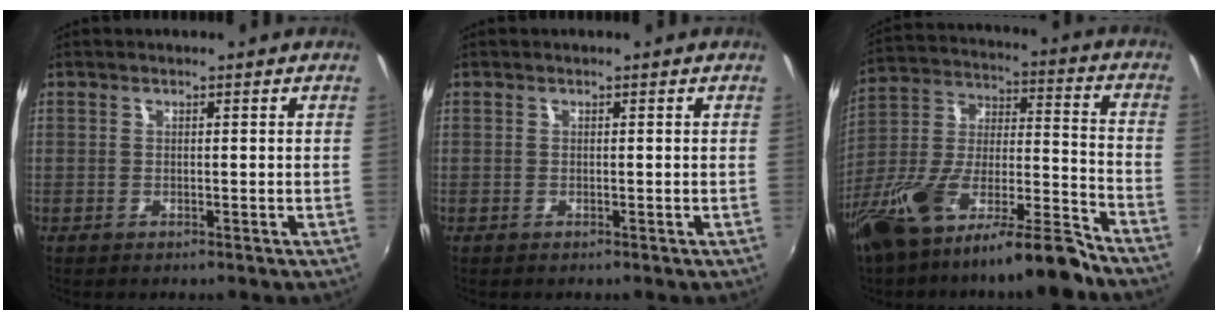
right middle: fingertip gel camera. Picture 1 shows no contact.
{"total": 0.0}
{"total": 21.1, "force": [-15.3, 4.1, 13.9], "torque": [-0.256, -0.016, -0.266]}